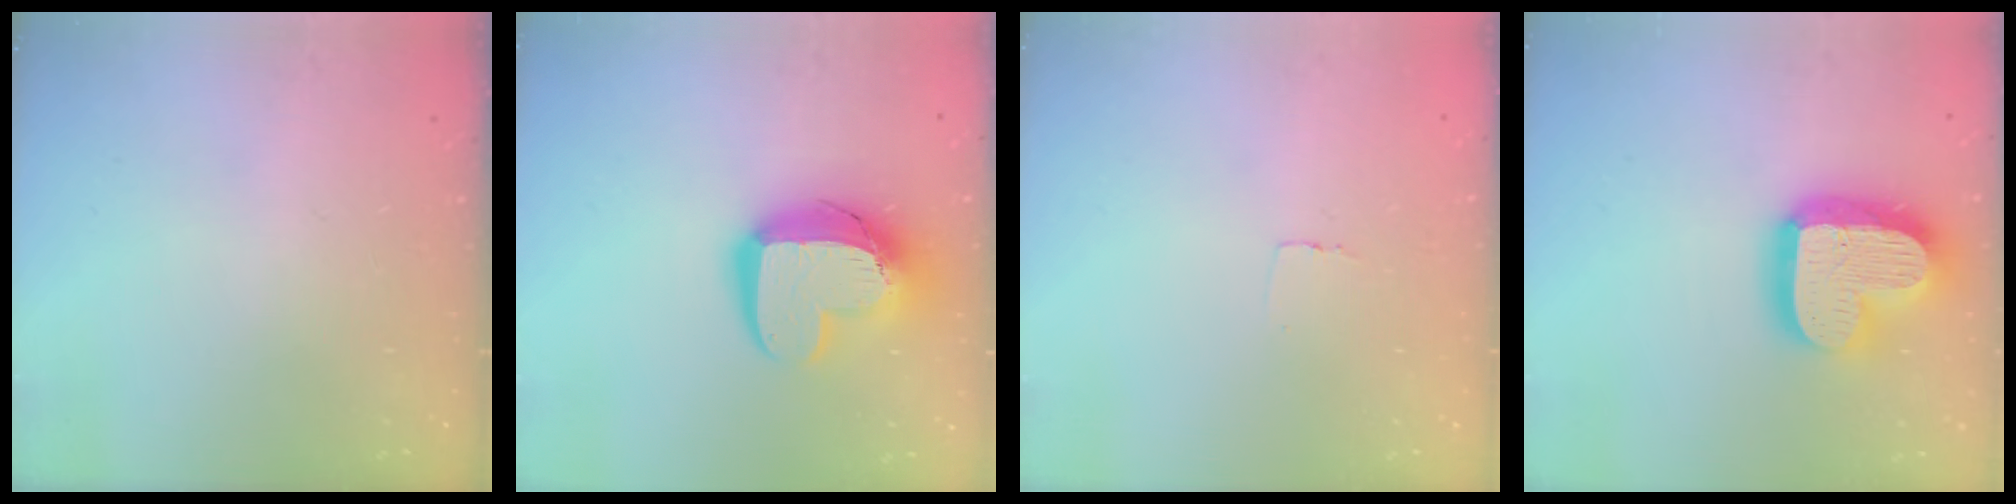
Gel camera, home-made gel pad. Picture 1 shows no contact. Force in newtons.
{"total": 14.6, "press": 14.6, "slide": 1.4}
{"total": 2.3, "press": 2.3, "slide": 0.1}
{"total": 22.4, "press": 22.4, "slide": 1.9}